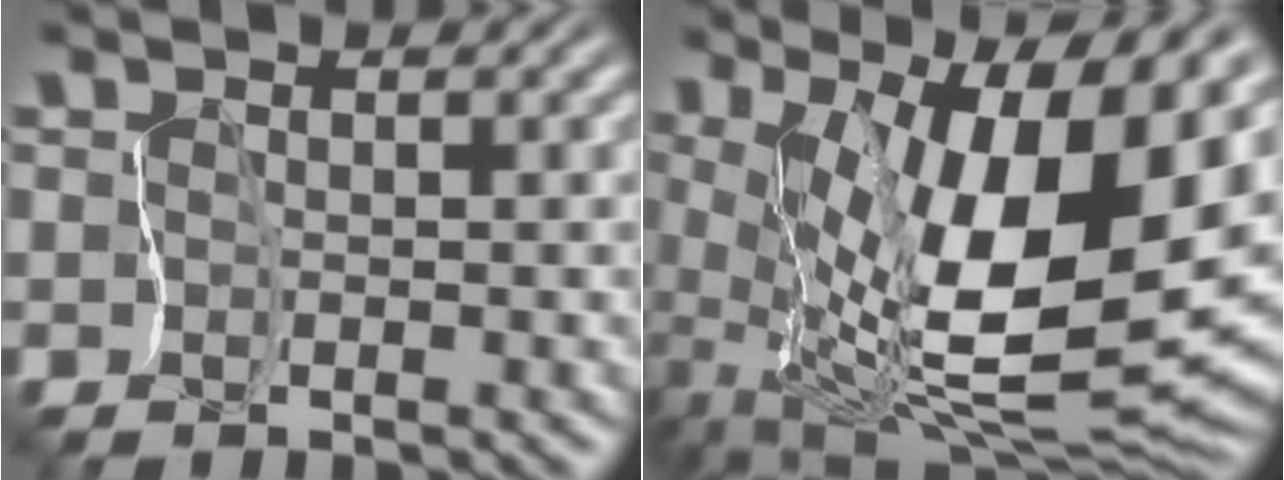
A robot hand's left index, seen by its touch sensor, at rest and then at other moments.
{"total": 14.8, "force": [2.7, 4.7, 13.8], "torque": [-0.221, -0.012, 0.062]}